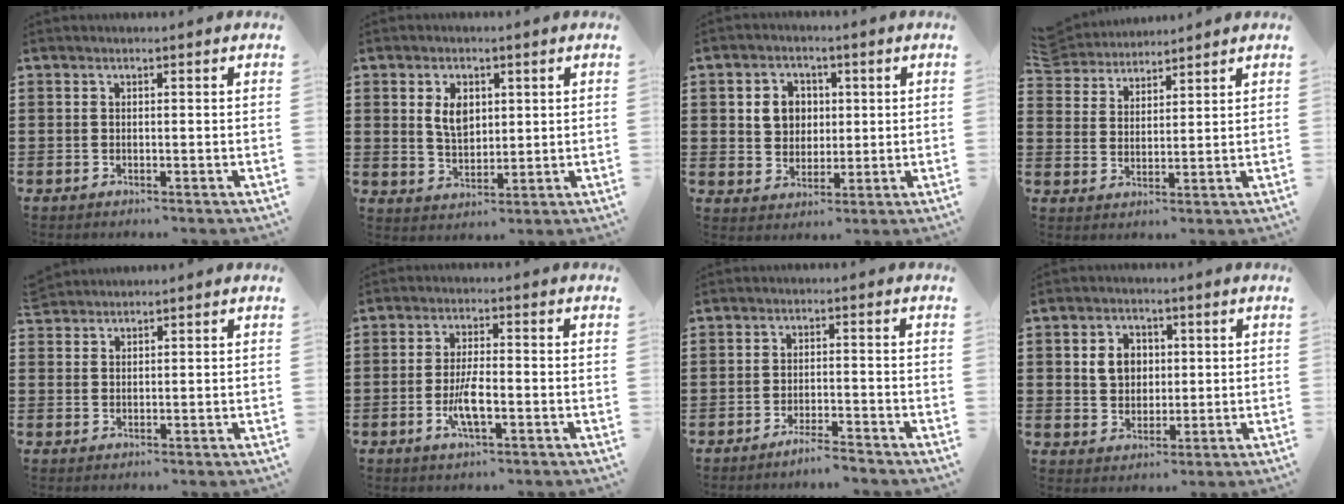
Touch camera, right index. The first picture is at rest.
{"total": 5.1, "force": [1.5, 3.2, 3.6], "torque": [-0.073, 0.009, 0.023]}
{"total": 5.3, "force": [1.0, 4.7, 2.2], "torque": [-0.055, 0.013, 0.014]}
{"total": 4.5, "force": [4.3, 1.2, -0.2], "torque": [-0.019, -0.014, 0.081]}
{"total": 2.0, "force": [2.0, 0.4, -0.3], "torque": [-0.001, 0.005, 0.040]}
{"total": 5.5, "force": [-1.8, 1.4, 5.0], "torque": [-0.103, -0.005, -0.036]}
{"total": 2.8, "force": [-2.7, 0.0, 0.9], "torque": [-0.017, 0.003, -0.052]}
{"total": 4.9, "force": [1.0, 4.1, 2.5], "torque": [-0.056, 0.011, 0.014]}